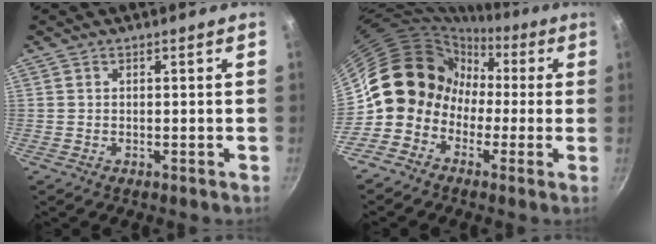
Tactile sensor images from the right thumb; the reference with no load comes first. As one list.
[{"total": 12.1, "force": [-1.9, 10.9, 4.7], "torque": [-0.026, 0.045, -0.054]}]